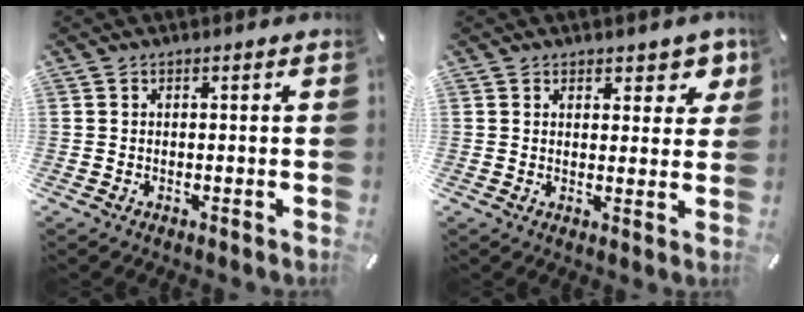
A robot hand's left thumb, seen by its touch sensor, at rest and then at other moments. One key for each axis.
{"total": 5.1, "fx": 3.4, "fy": 3.2, "fz": 2.1, "tx": -0.003, "ty": -0.020, "tz": 0.053}